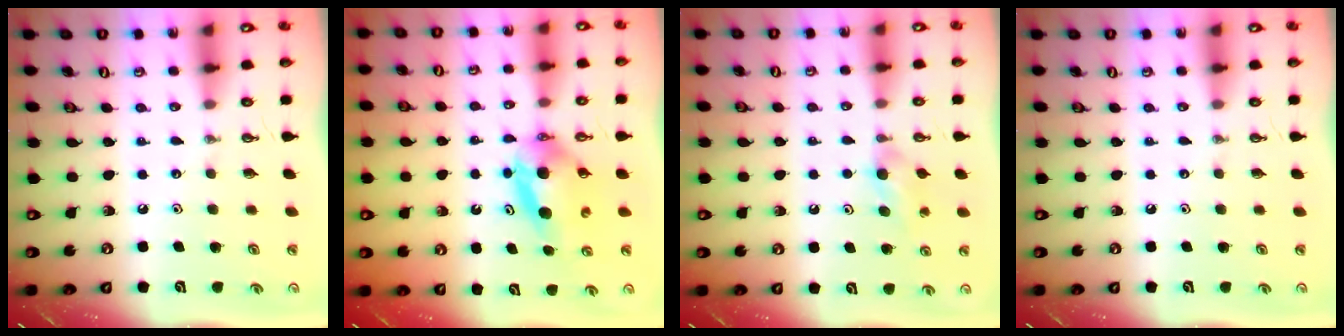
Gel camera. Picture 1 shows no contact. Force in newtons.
{"total": 6.9, "press": 5.6, "slide": 4.0}
{"total": 6.8, "press": 6.7, "slide": 1.4}
{"total": 0.0}